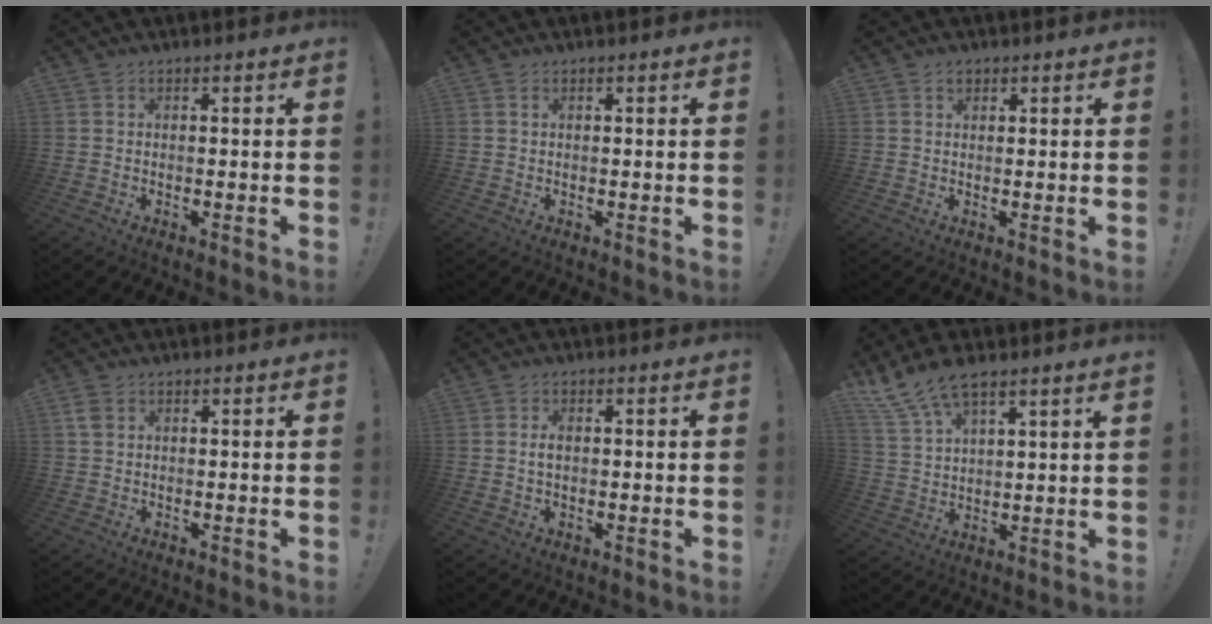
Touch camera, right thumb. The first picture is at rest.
{"total": 0.6, "force": [0.4, 0.2, 0.4], "torque": [-0.008, 0.000, 0.008]}
{"total": 1.7, "force": [1.1, 1.1, 0.7], "torque": [0.000, -0.005, 0.019]}
{"total": 2.5, "force": [1.0, 1.6, 1.6], "torque": [-0.025, 0.002, 0.019]}
{"total": 2.4, "force": [0.2, 1.5, 1.9], "torque": [-0.023, -0.001, 0.000]}
{"total": 8.6, "force": [7.3, 1.5, 4.3], "torque": [-0.097, -0.035, 0.140]}